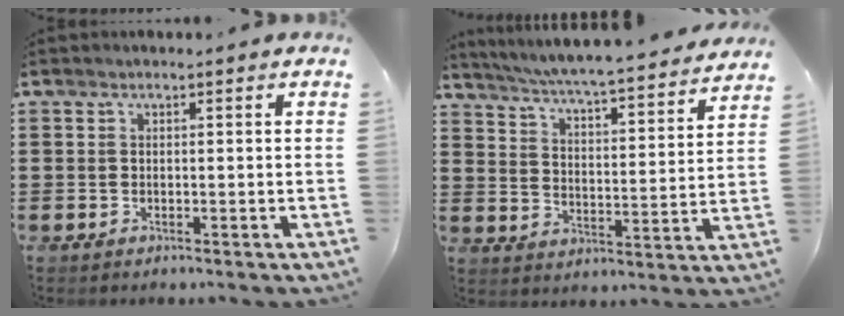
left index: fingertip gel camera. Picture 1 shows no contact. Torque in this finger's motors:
{"motor_torque": [1.27, -0.87, 1.05, 0.21]}